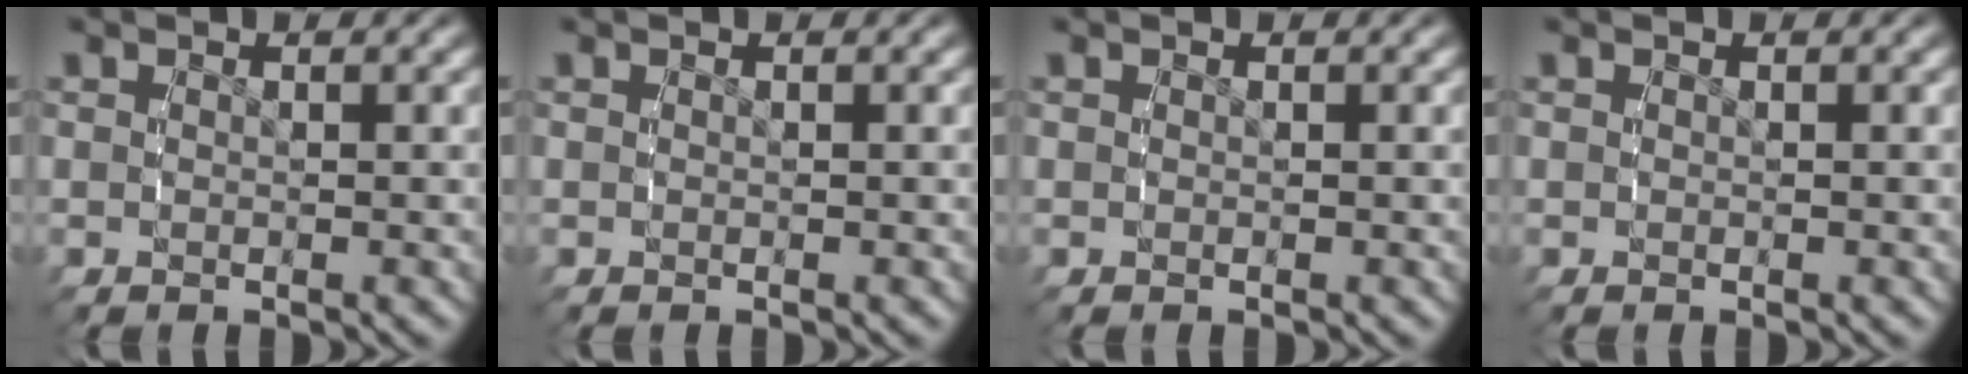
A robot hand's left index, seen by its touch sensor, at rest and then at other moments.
{"total": 0.0}
{"total": 0.0}
{"total": 0.0}